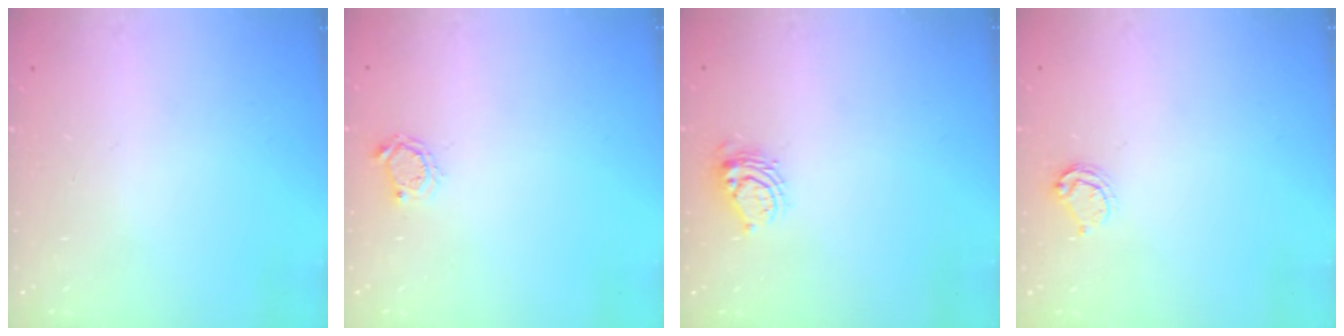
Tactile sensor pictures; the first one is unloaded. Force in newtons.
{"total": 3.8, "press": 3.8, "slide": 0.4}
{"total": 6.2, "press": 6.2, "slide": 0.8}
{"total": 4.4, "press": 4.3, "slide": 0.5}